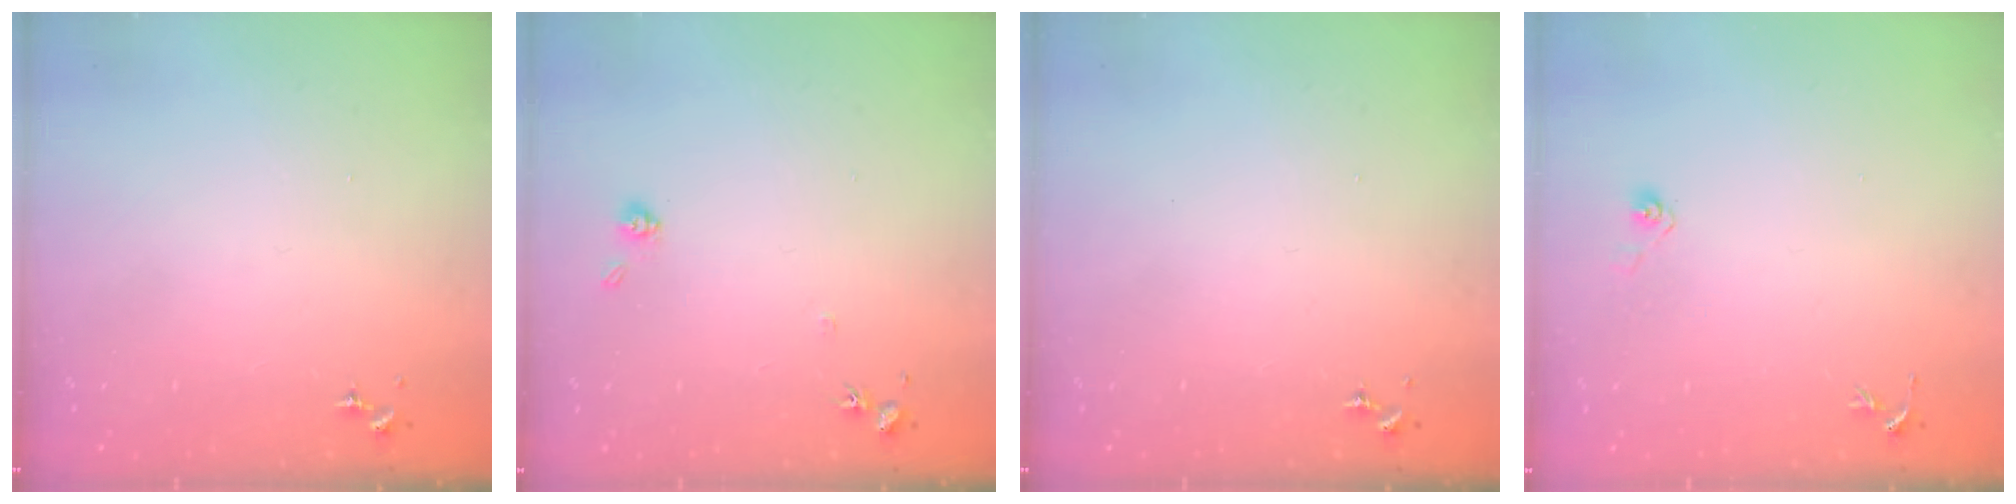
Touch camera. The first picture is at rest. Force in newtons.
{"total": 5.8, "press": 5.7, "slide": 1.1}
{"total": 0.0}
{"total": 3.6, "press": 2.9, "slide": 2.1}